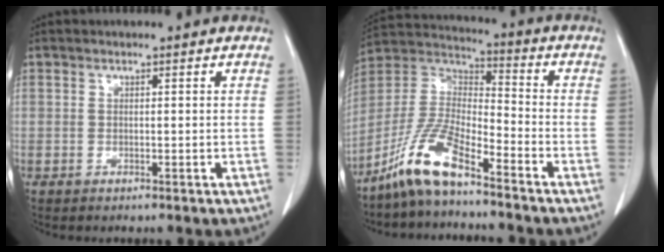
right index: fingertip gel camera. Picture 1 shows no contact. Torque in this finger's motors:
{"motor_torque": [0.27, -0.23, 0.41, 0.09]}